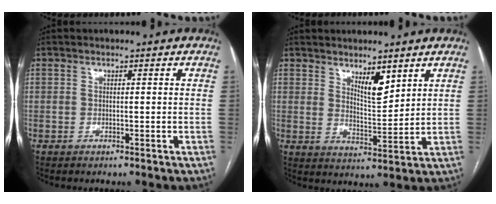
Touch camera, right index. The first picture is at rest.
{"total": 5.3, "force": [3.5, 1.5, 3.7], "torque": [-0.068, -0.011, 0.065]}